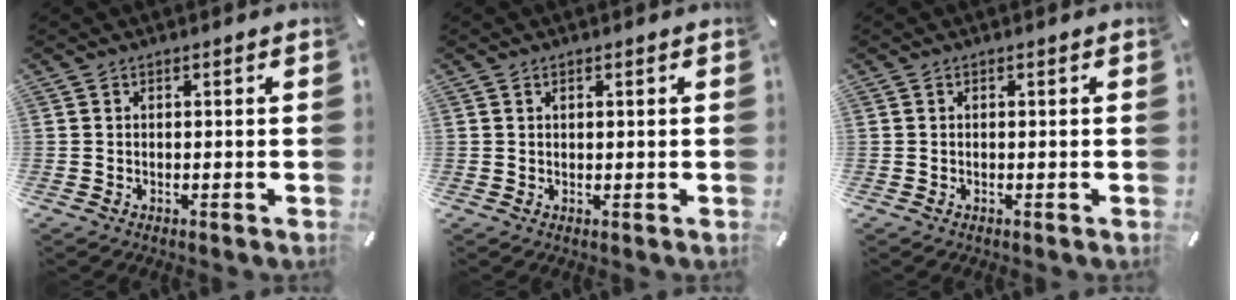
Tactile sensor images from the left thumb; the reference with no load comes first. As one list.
[{"total": 0.6, "force": [0.3, 0.4, 0.4], "torque": [-0.008, 0.001, 0.006]}, {"total": 0.0}]